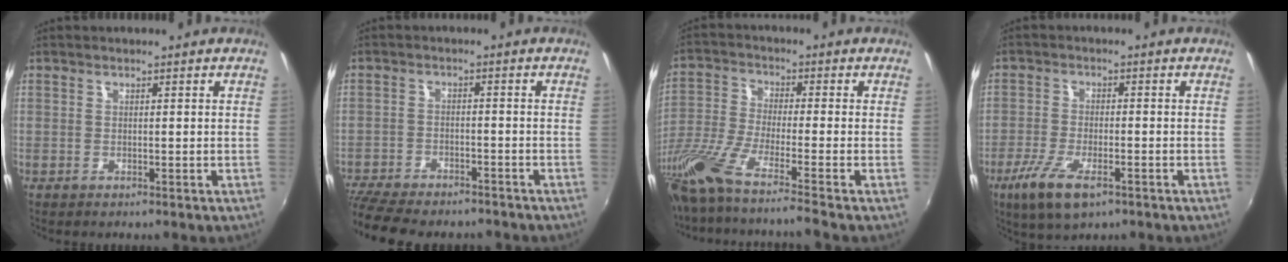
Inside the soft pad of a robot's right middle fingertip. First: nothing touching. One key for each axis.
{"total": 14.0, "fx": -12.0, "fy": 4.3, "fz": 5.8, "tx": -0.145, "ty": -0.032, "tz": -0.191}
{"total": 14.6, "fx": -12.0, "fy": -1.4, "fz": 8.2, "tx": -0.150, "ty": -0.064, "tz": -0.219}
{"total": 9.0, "fx": -5.1, "fy": 3.1, "fz": 6.8, "tx": -0.158, "ty": -0.029, "tz": -0.094}